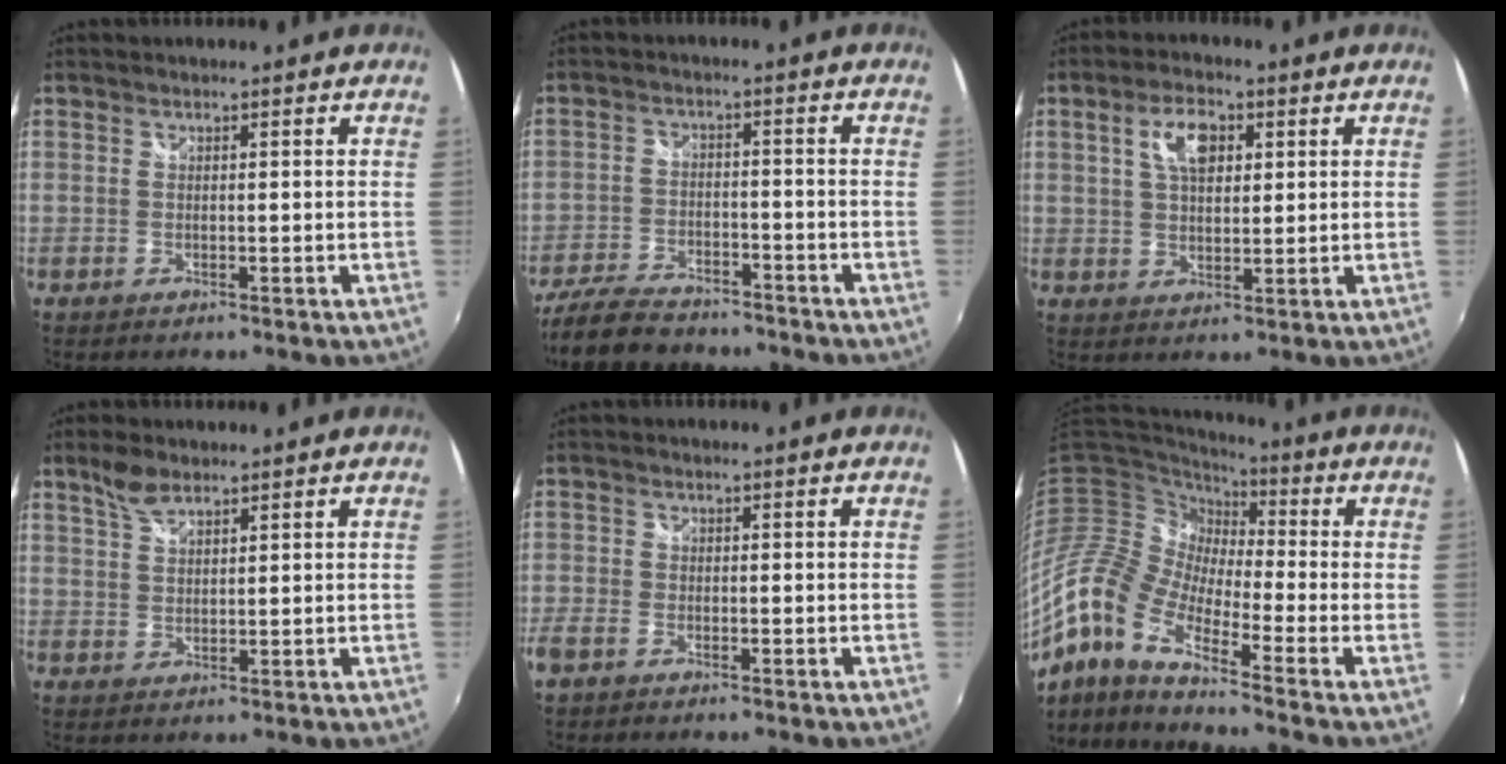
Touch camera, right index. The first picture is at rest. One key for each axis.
{"total": 13.2, "fx": -10.8, "fy": 5.3, "fz": 5.4, "tx": -0.144, "ty": -0.018, "tz": -0.180}
{"total": 6.9, "fx": 2.5, "fy": 3.6, "fz": 5.4, "tx": -0.096, "ty": 0.015, "tz": 0.043}
{"total": 4.1, "fx": 3.0, "fy": 1.5, "fz": 2.3, "tx": -0.041, "ty": 0.007, "tz": 0.058}
{"total": 4.0, "fx": -2.7, "fy": 2.2, "fz": 1.9, "tx": -0.048, "ty": -0.006, "tz": -0.056}
{"total": 15.1, "fx": -7.8, "fy": 4.4, "fz": 12.2, "tx": -0.209, "ty": -0.022, "tz": -0.172}